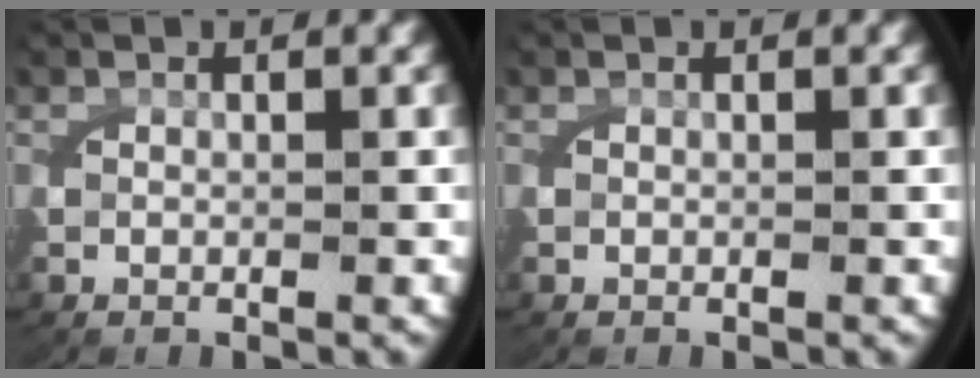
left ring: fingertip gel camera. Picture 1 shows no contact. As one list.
[{"total": 0.0}]